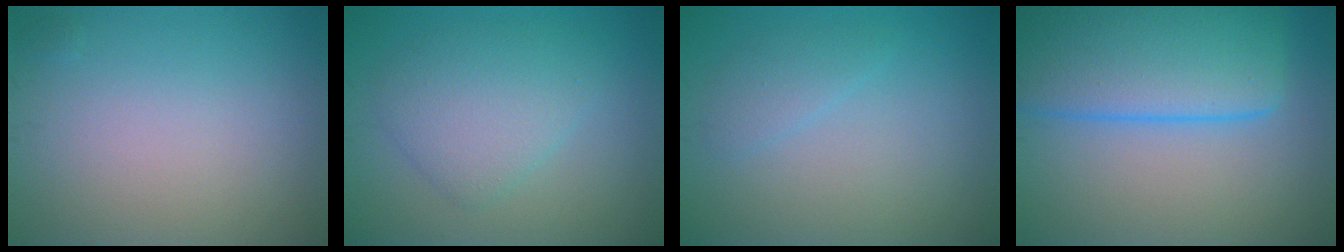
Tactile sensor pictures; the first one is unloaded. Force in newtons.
{"total": 4.3, "press": 4.3, "slide": 0.2}
{"total": 1.5, "press": 1.5, "slide": 0.1}
{"total": 10.3, "press": 10.3, "slide": 0.5}